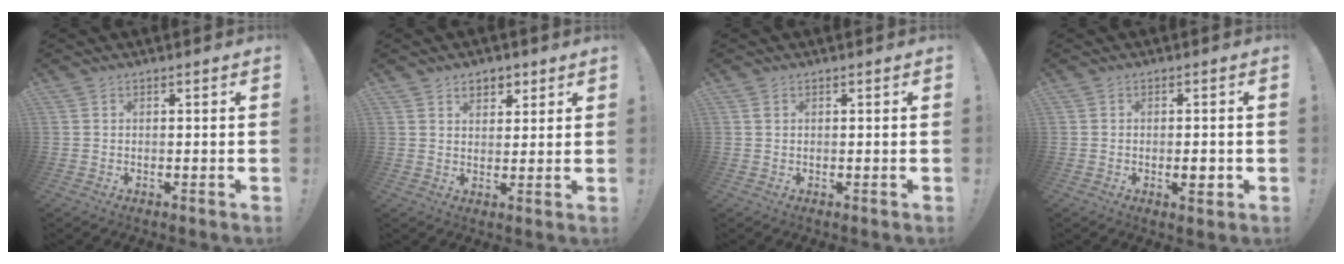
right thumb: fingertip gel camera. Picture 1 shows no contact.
{"total": 4.9, "force": [2.7, 3.6, 1.9], "torque": [-0.019, -0.010, 0.049]}
{"total": 0.7, "force": [0.3, 0.5, 0.3], "torque": [-0.006, 0.003, 0.005]}
{"total": 3.2, "force": [-0.7, 1.1, 2.9], "torque": [-0.031, -0.002, -0.014]}